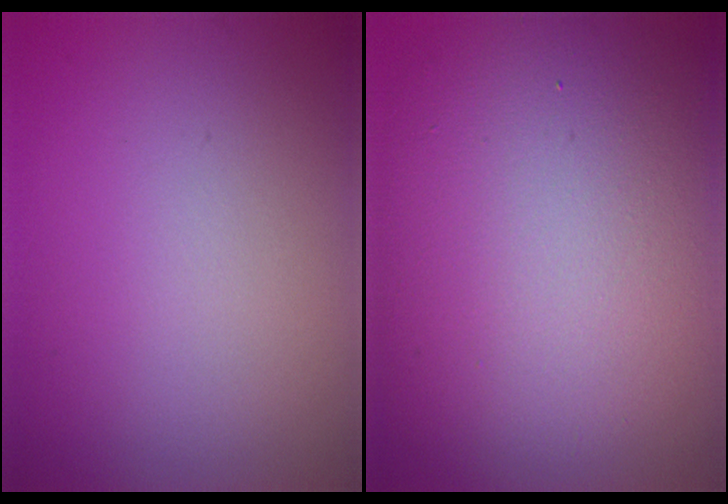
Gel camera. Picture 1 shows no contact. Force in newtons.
{"total": 15.8, "press": 15.8, "slide": 1.1}